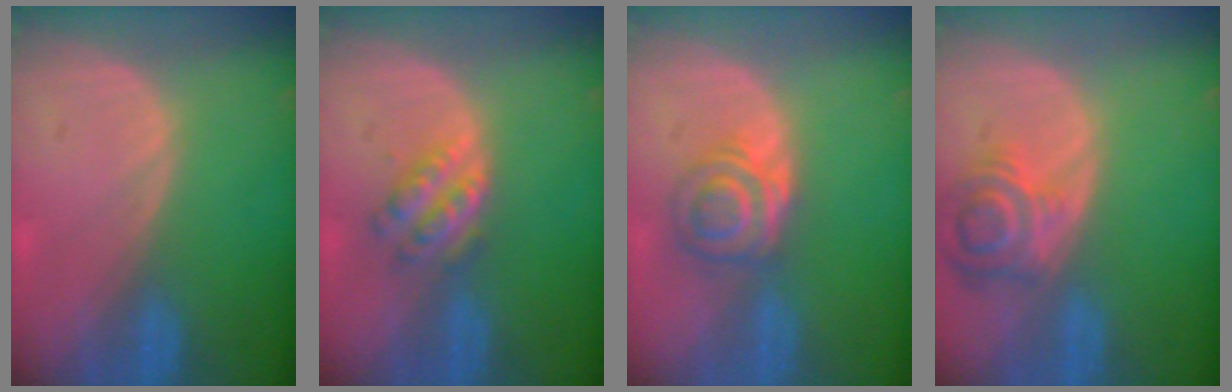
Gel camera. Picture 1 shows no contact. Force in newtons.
{"total": 4.6, "press": 4.5, "slide": 1.0}
{"total": 5.6, "press": 5.3, "slide": 1.8}
{"total": 6.9, "press": 6.4, "slide": 2.7}